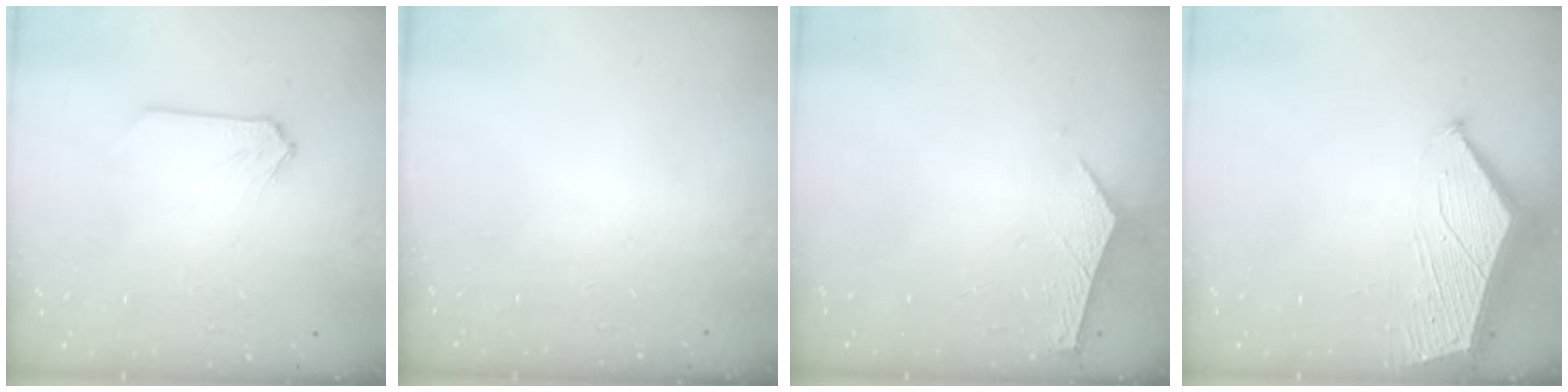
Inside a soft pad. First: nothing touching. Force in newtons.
{"total": 0.0}
{"total": 2.4, "press": 2.4, "slide": 0.3}
{"total": 5.5, "press": 5.5, "slide": 0.7}